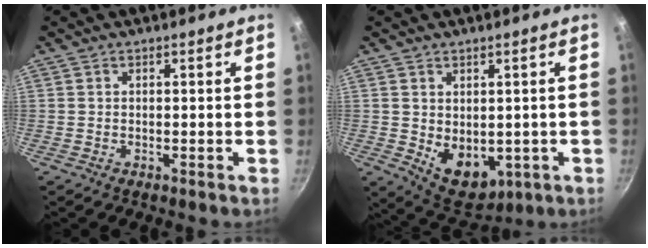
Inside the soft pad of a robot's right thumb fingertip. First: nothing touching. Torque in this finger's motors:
{"motor_torque": [-0.79, 0.82, 0.63, 0.15, 0.06]}